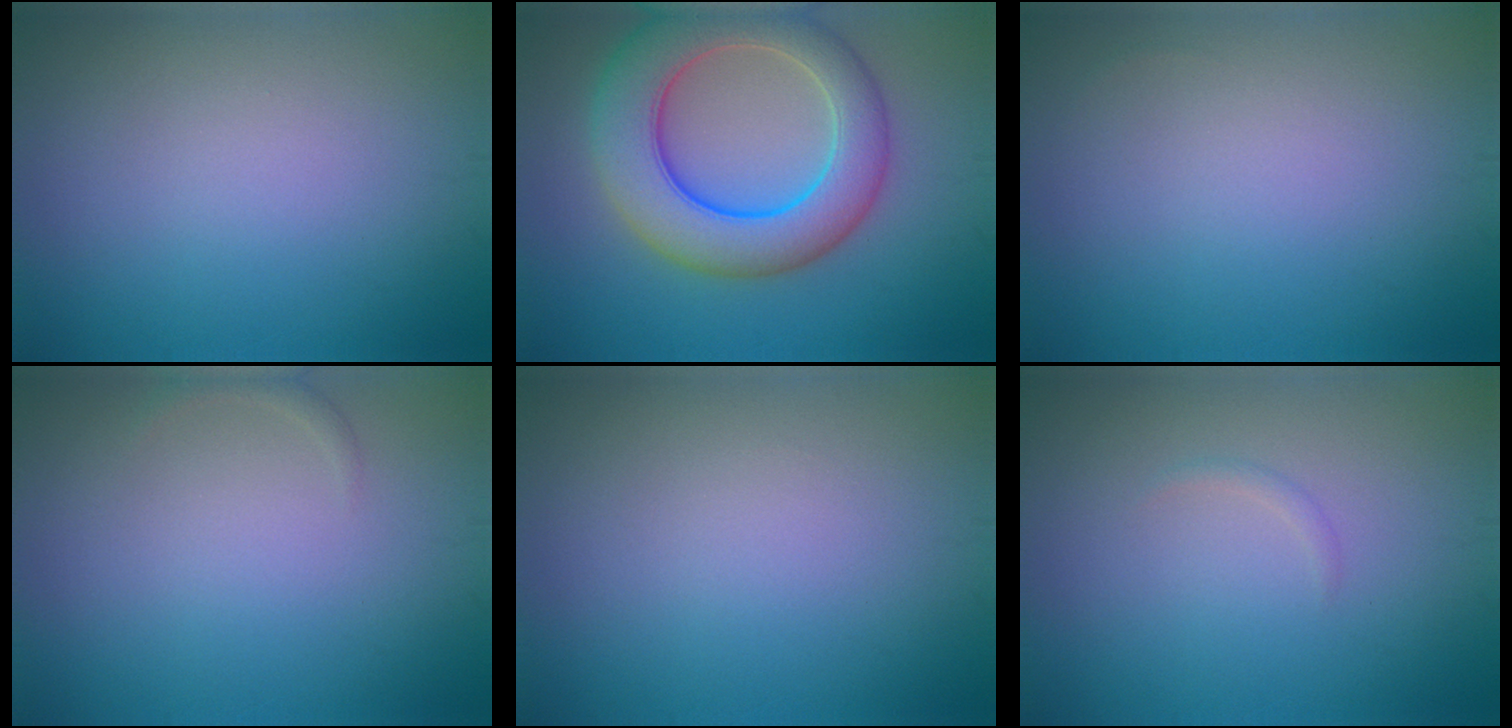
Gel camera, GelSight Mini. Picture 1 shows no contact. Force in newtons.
{"total": 9.0, "press": 9.0, "slide": 0.2}
{"total": 0.0}
{"total": 0.7, "press": 0.7, "slide": 0.0}
{"total": 0.0}
{"total": 0.6, "press": 0.6, "slide": 0.0}